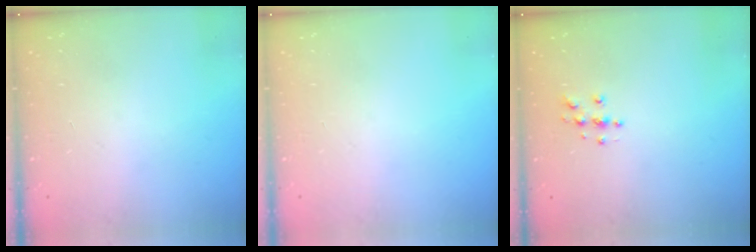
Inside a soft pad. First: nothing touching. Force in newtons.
{"total": 0.0}
{"total": 5.2, "press": 5.1, "slide": 0.5}